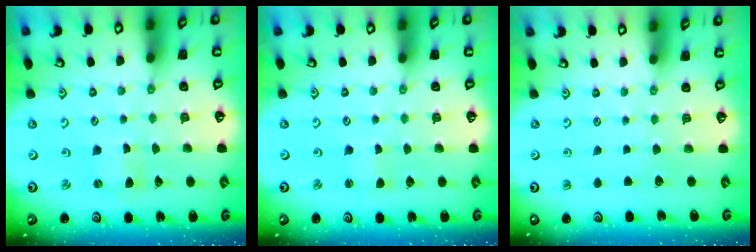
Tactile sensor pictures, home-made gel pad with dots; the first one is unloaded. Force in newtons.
{"total": 1.0, "press": 1.0, "slide": 0.1}
{"total": 0.0}